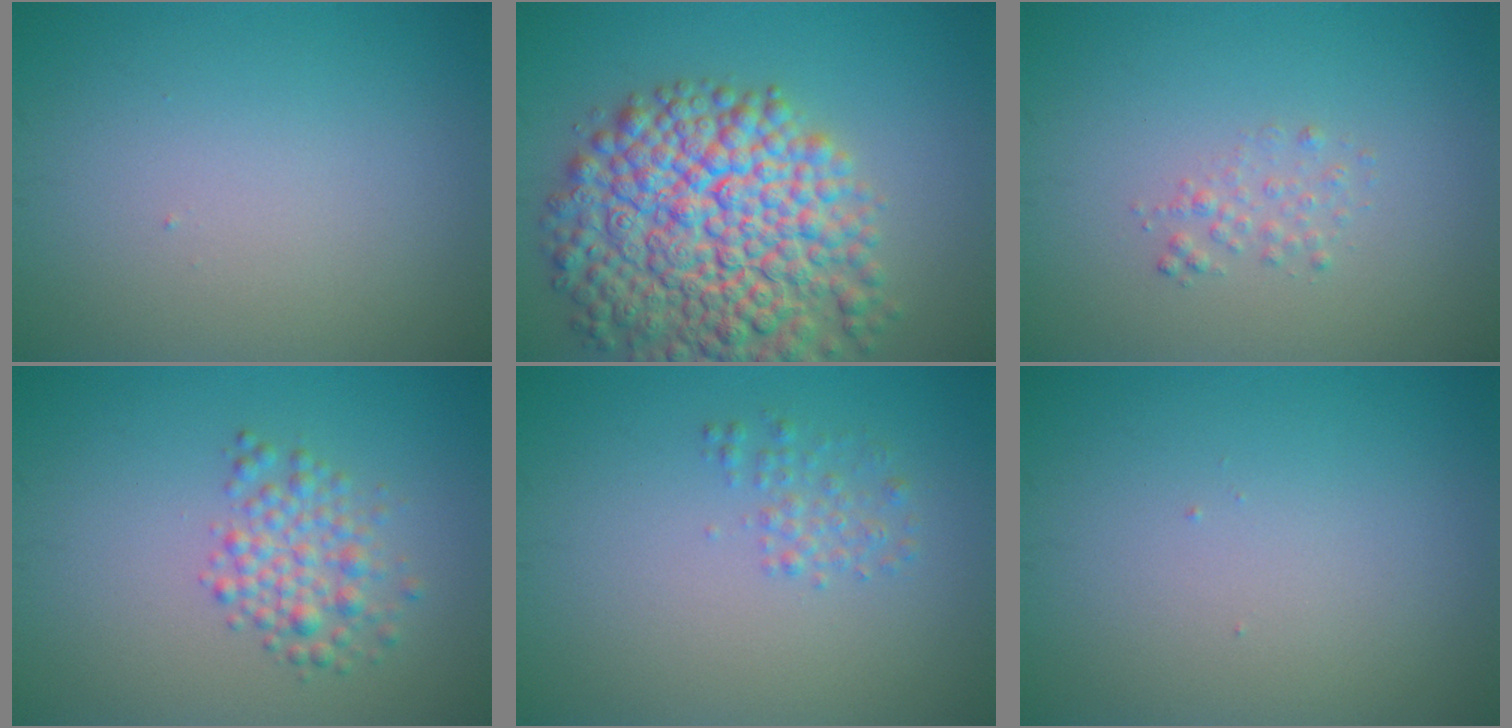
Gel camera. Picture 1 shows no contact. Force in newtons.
{"total": 12.1, "press": 12.1, "slide": 0.6}
{"total": 1.2, "press": 1.2, "slide": 0.0}
{"total": 2.9, "press": 2.9, "slide": 0.1}
{"total": 1.5, "press": 1.5, "slide": 0.1}
{"total": 0.0}